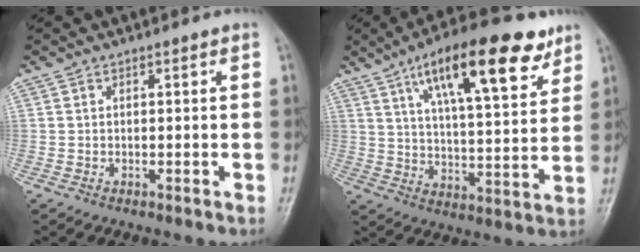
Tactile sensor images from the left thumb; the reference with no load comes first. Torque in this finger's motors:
{"motor_torque": [1.36, 1.37, 1.52, -1.25, 0.25]}